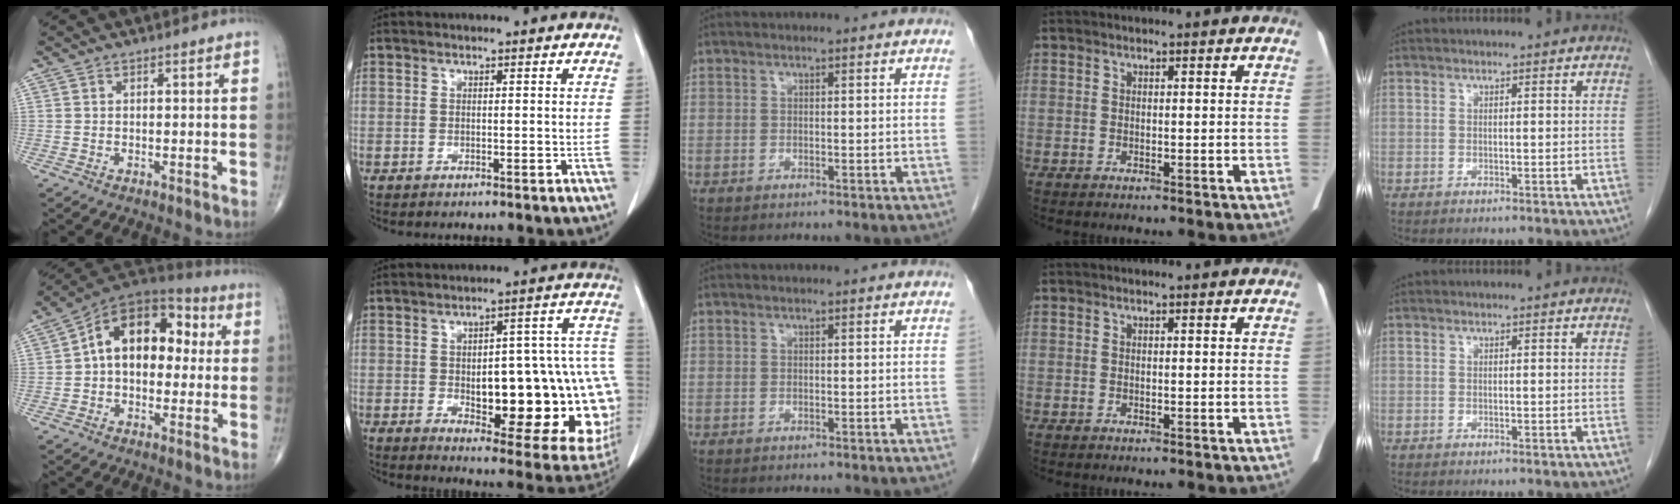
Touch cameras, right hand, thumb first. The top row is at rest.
{"thumb": {"total": 15.8, "force": [1.6, 10.3, 11.9], "torque": [-0.142, 0.046, 0.013]}, "index": {"total": 25.6, "force": [-3.5, 8.1, 24.0], "torque": [-0.216, 0.034, -0.016]}}